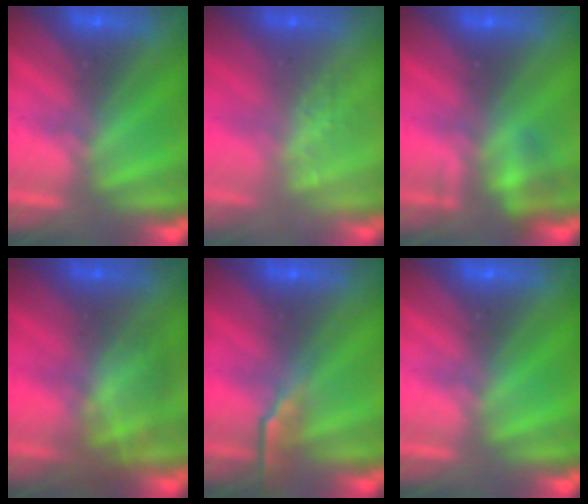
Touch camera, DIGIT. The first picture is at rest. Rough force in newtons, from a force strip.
{"total": 2.4}
{"total": 2.1}
{"total": 2.9}
{"total": 2.7}
{"total": 0.0}